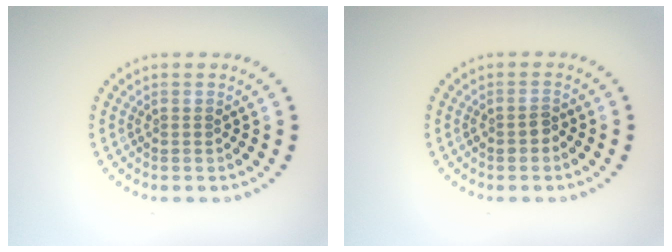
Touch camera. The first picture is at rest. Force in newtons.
{"total": 1.2, "press": 1.1, "slide": 0.3}